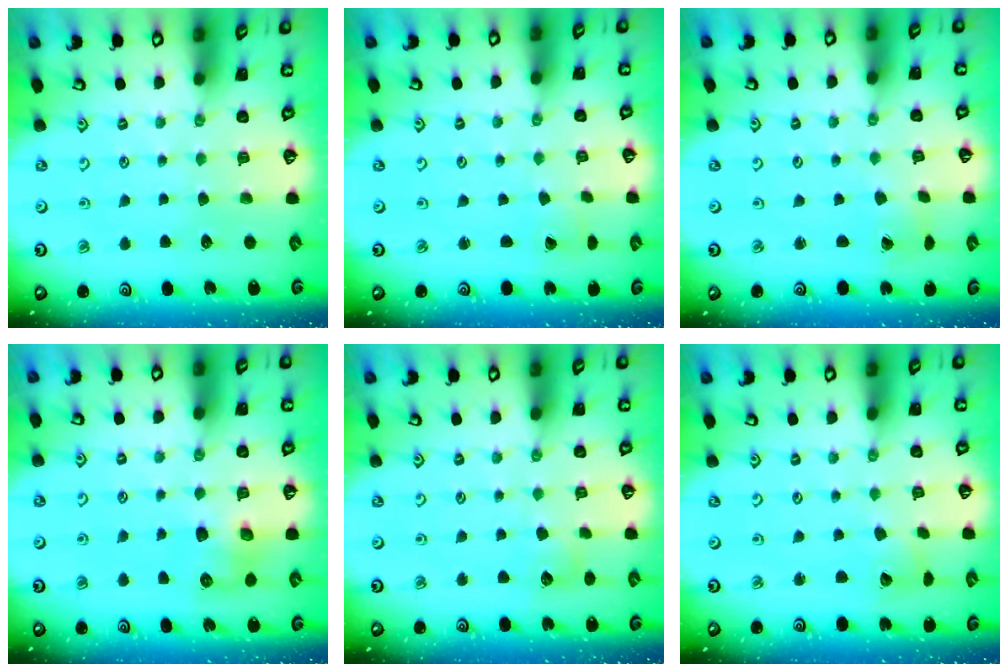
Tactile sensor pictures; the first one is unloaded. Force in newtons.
{"total": 1.7, "press": 1.7, "slide": 0.1}
{"total": 1.9, "press": 1.8, "slide": 0.7}
{"total": 8.1, "press": 8.1, "slide": 0.4}
{"total": 7.5, "press": 7.5, "slide": 0.7}
{"total": 3.9, "press": 3.8, "slide": 0.5}